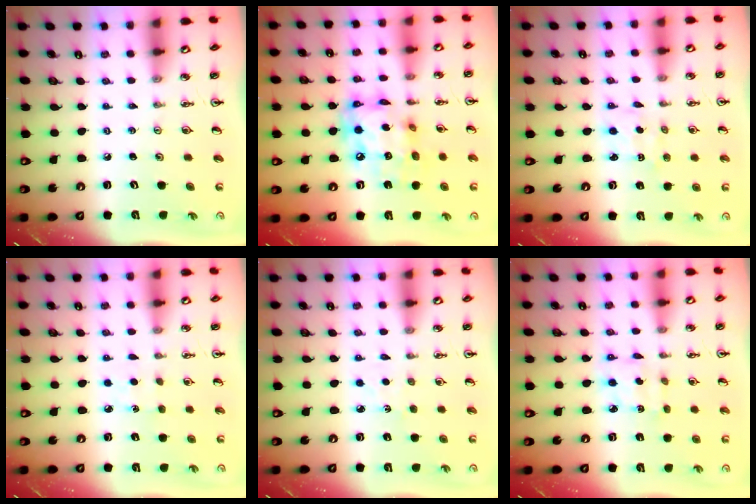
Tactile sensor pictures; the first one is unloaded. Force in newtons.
{"total": 15.8, "press": 15.8, "slide": 1.4}
{"total": 2.8, "press": 2.8, "slide": 0.4}
{"total": 3.6, "press": 3.5, "slide": 0.4}
{"total": 2.9, "press": 2.9, "slide": 0.4}
{"total": 2.9, "press": 2.9, "slide": 0.1}